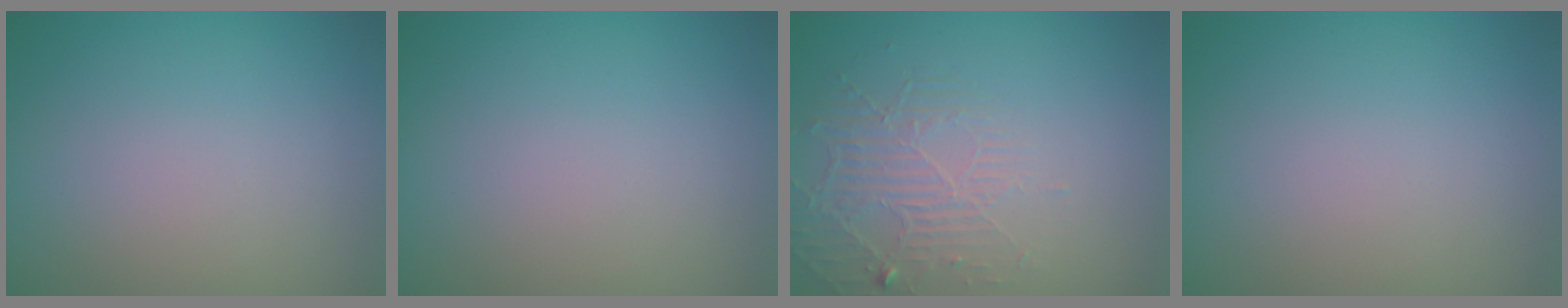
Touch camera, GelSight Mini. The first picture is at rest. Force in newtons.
{"total": 0.0}
{"total": 2.2, "press": 1.4, "slide": 1.7}
{"total": 0.0}